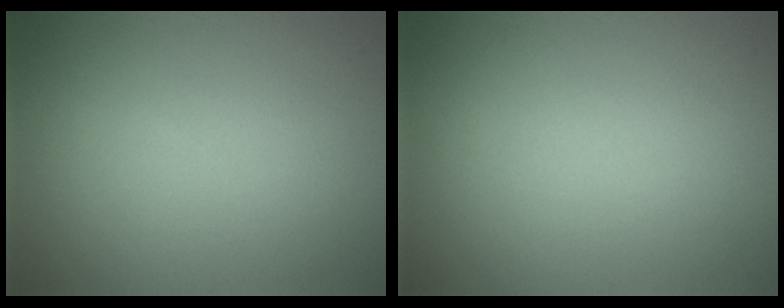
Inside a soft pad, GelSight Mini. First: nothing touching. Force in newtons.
{"total": 0.0}